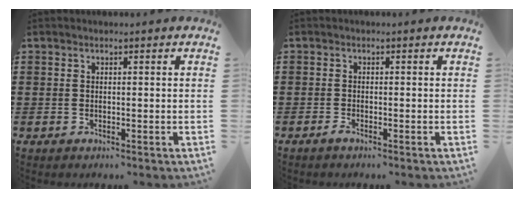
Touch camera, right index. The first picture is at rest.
{"total": 0.9, "force": [-0.7, 0.0, 0.5], "torque": [-0.019, -0.010, -0.015]}